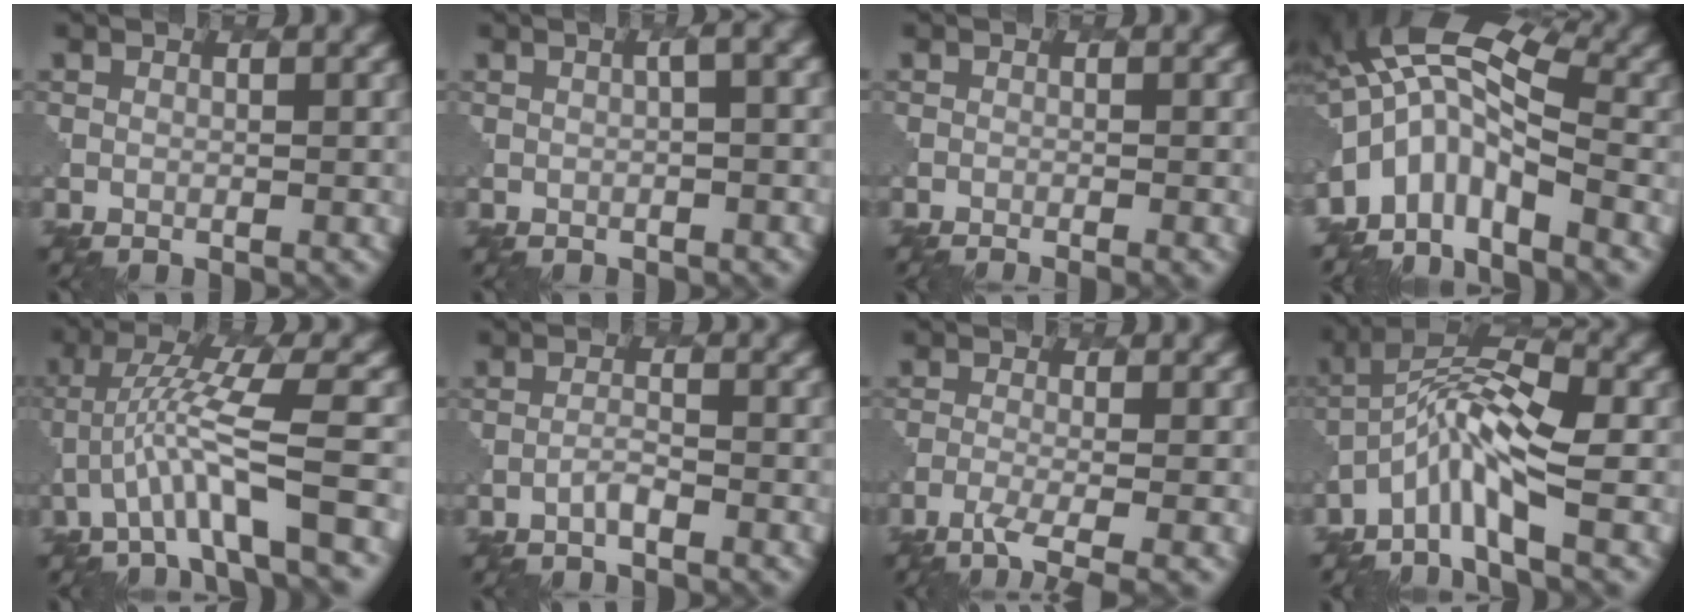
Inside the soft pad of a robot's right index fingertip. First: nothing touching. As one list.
[{"total": 2.9, "force": [0.0, 0.8, 2.7], "torque": [-0.027, 0.010, -0.003]}, {"total": 1.6, "force": [-1.0, 0.4, 1.1], "torque": [-0.004, 0.006, -0.016]}, {"total": 7.2, "force": [-2.7, 3.6, 5.7], "torque": [-0.100, 0.010, -0.068]}, {"total": 5.6, "force": [-2.0, 0.5, 5.1], "torque": [-0.109, 0.012, -0.036]}, {"total": 0.8, "force": [-0.5, 0.2, 0.6], "torque": [-0.013, 0.005, -0.012]}, {"total": 3.5, "force": [-1.7, 0.8, 2.9], "torque": [-0.048, -0.002, -0.041]}, {"total": 5.8, "force": [-2.5, 1.4, 5.1], "torque": [-0.098, 0.017, -0.057]}]